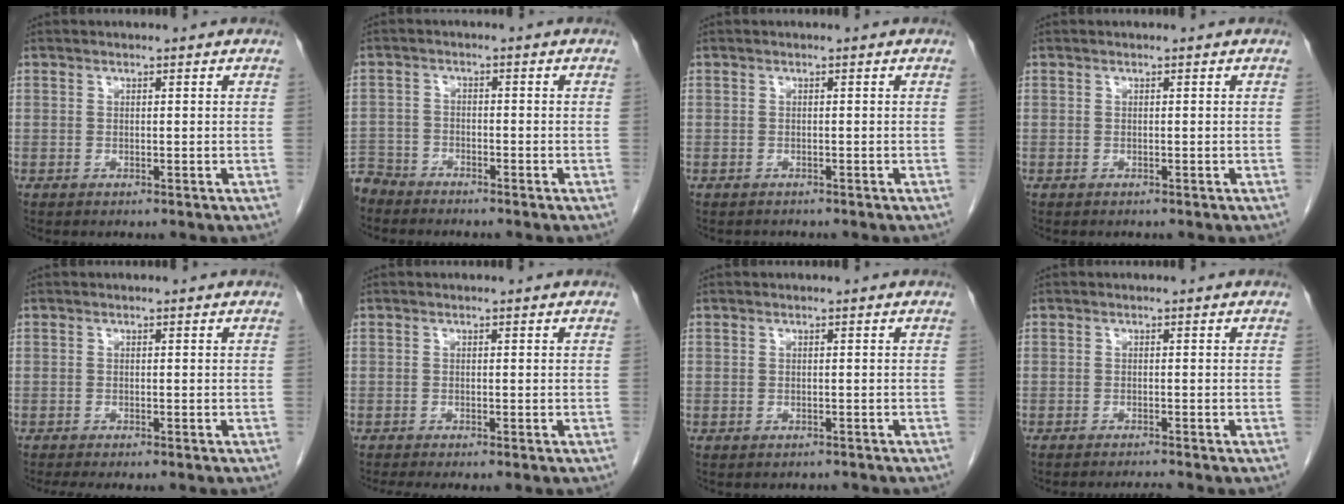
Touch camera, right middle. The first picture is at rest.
{"total": 5.3, "force": [-5.0, 1.7, -0.2], "torque": [0.003, -0.010, -0.101]}
{"total": 0.8, "force": [-0.8, 0.3, -0.1], "torque": [-0.004, -0.001, -0.013]}
{"total": 0.0}
{"total": 3.6, "force": [-3.1, 0.4, 1.9], "torque": [-0.021, -0.007, -0.044]}
{"total": 2.2, "force": [-1.9, -0.1, 1.2], "torque": [-0.018, -0.005, -0.030]}
{"total": 1.2, "force": [-1.1, 0.6, 0.0], "torque": [-0.004, 0.001, -0.015]}
{"total": 1.8, "force": [-1.6, -0.8, 0.2], "torque": [-0.007, -0.007, -0.028]}